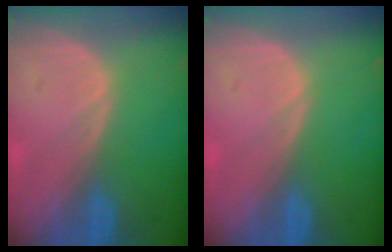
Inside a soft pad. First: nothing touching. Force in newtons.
{"total": 0.0}